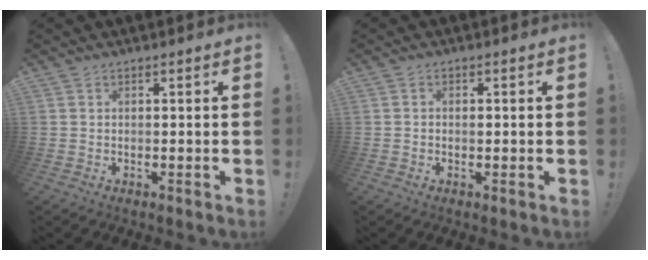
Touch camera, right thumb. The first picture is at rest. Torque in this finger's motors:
{"motor_torque": [0.04, -0.45, 0.00, -0.04, 0.01]}